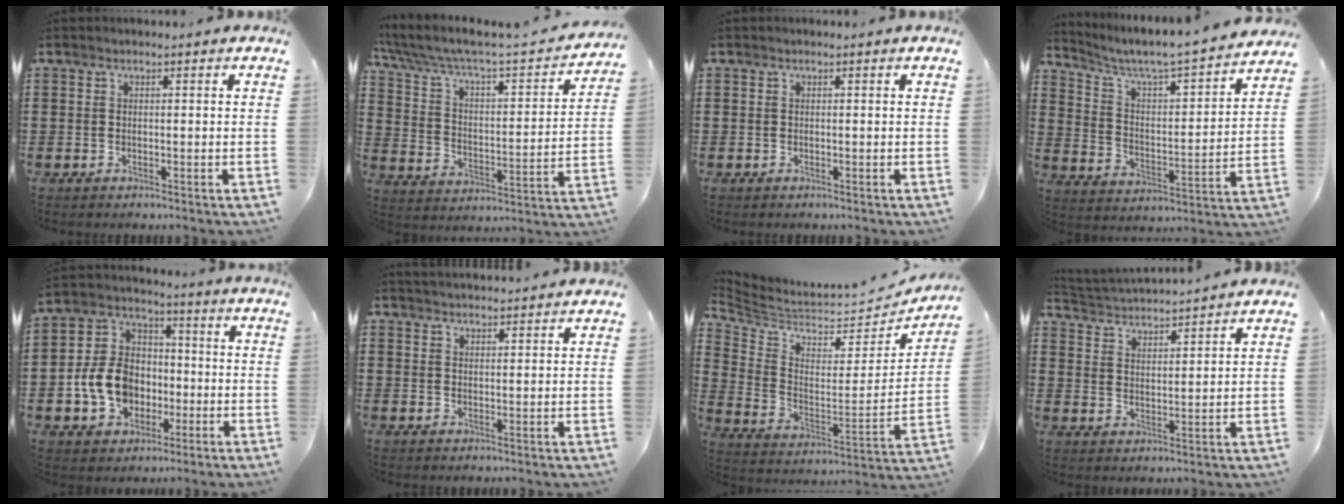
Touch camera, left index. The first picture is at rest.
{"total": 4.5, "force": [3.6, 0.9, 2.6], "torque": [-0.072, -0.039, 0.051]}
{"total": 0.0}
{"total": 4.8, "force": [4.3, -0.1, 2.1], "torque": [-0.064, -0.044, 0.061]}
{"total": 9.6, "force": [-2.4, 7.8, 5.0], "torque": [-0.140, 0.020, -0.048]}
{"total": 2.2, "force": [2.2, -0.3, -0.1], "torque": [-0.004, -0.005, 0.042]}
{"total": 3.7, "force": [3.4, 1.4, 0.8], "torque": [-0.045, -0.050, 0.054]}
{"total": 3.2, "force": [3.2, -0.2, 0.0], "torque": [-0.019, -0.021, 0.053]}